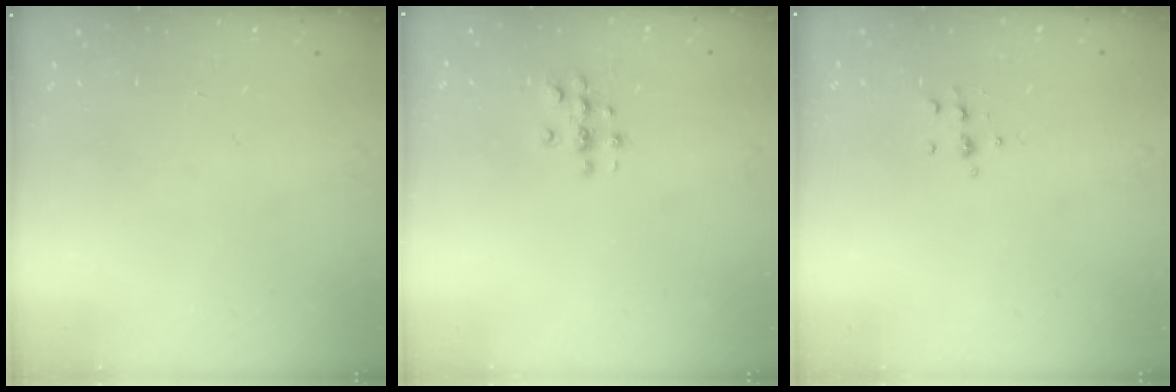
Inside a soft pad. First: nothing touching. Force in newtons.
{"total": 3.9, "press": 3.8, "slide": 0.5}
{"total": 5.8, "press": 5.8, "slide": 0.6}